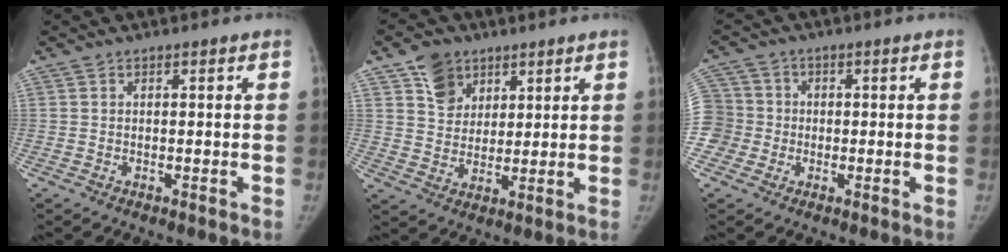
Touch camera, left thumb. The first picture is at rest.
{"total": 7.3, "force": [4.2, 5.5, 2.3], "torque": [-0.011, -0.031, 0.077]}
{"total": 7.9, "force": [-1.1, 7.7, 1.2], "torque": [-0.017, 0.023, -0.024]}